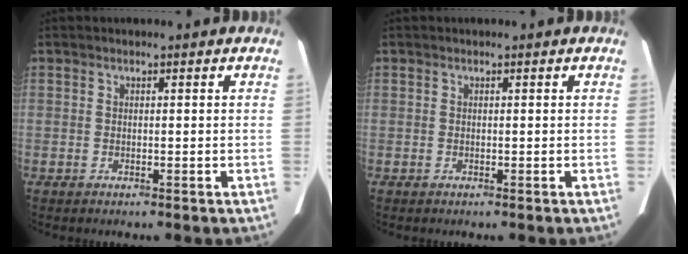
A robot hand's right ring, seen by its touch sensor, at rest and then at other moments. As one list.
[{"total": 0.0}]